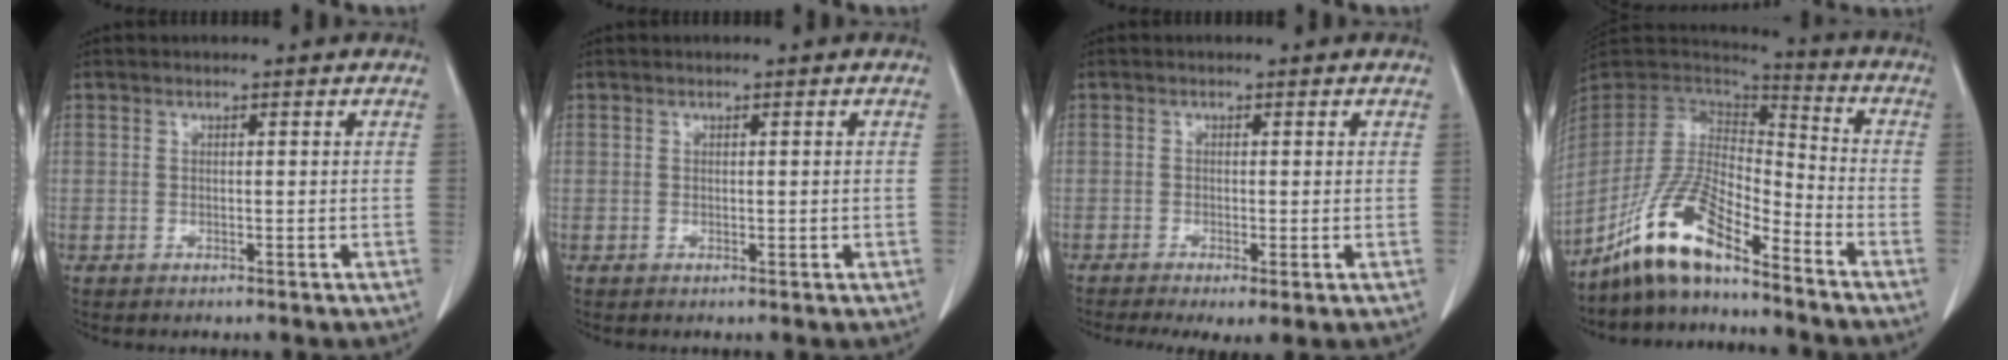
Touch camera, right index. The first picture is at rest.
{"total": 0.7, "force": [0.0, 0.3, 0.7], "torque": [-0.013, -0.003, 0.003]}
{"total": 4.6, "force": [-2.6, 1.2, 3.6], "torque": [-0.057, -0.016, -0.044]}
{"total": 13.0, "force": [-9.6, 2.9, 8.2], "torque": [-0.171, 0.010, -0.181]}